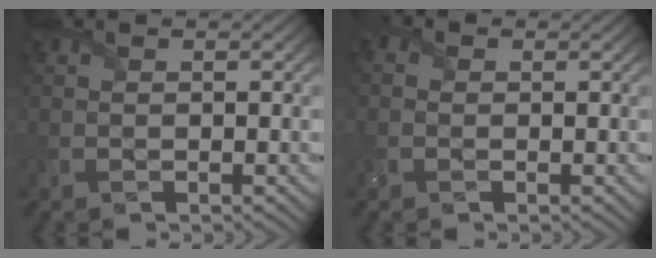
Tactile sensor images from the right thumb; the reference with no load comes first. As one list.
[{"total": 1.6, "force": [-0.3, 1.4, 0.5], "torque": [-0.014, -0.002, -0.010]}]